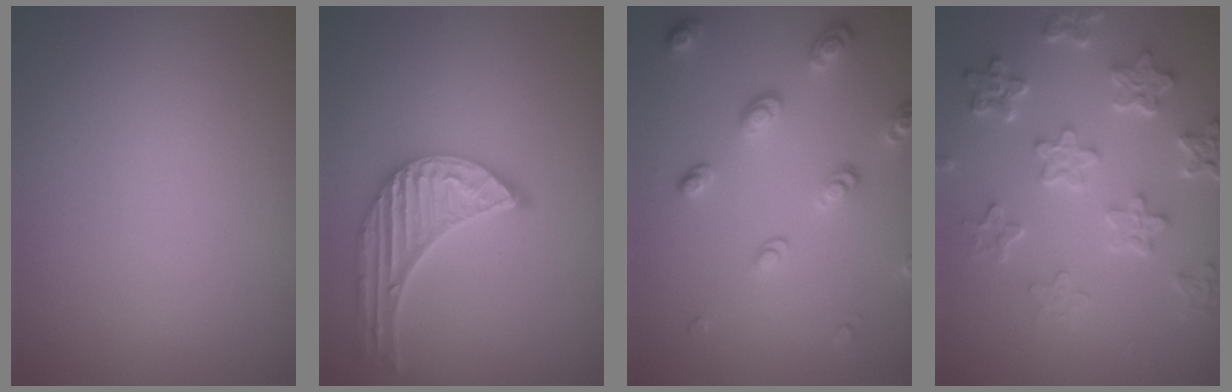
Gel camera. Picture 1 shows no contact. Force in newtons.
{"total": 5.1, "press": 4.0, "slide": 3.1}
{"total": 3.3, "press": 2.5, "slide": 2.1}
{"total": 6.1, "press": 4.6, "slide": 4.0}